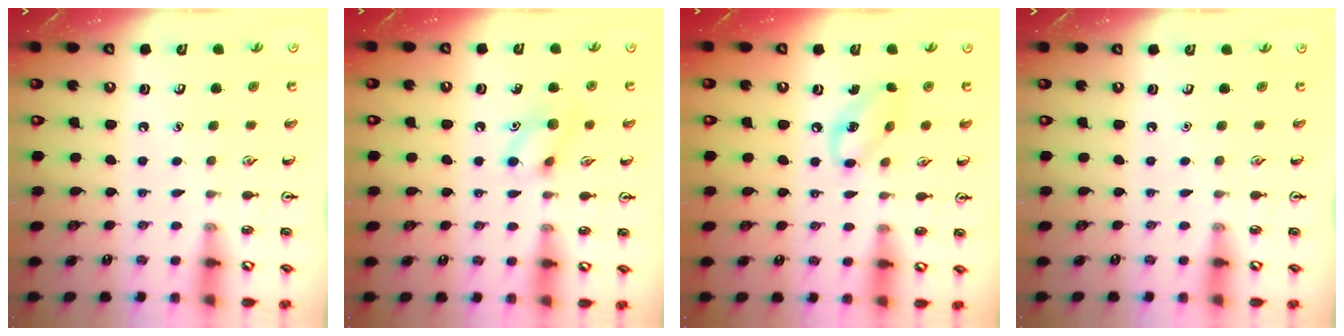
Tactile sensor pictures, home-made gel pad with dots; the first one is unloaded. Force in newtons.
{"total": 9.0, "press": 8.9, "slide": 0.6}
{"total": 6.8, "press": 6.8, "slide": 0.7}
{"total": 0.0}